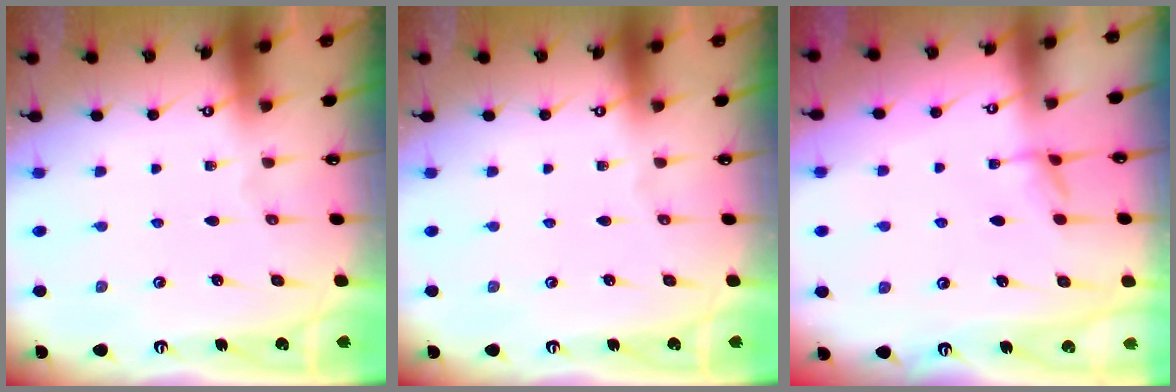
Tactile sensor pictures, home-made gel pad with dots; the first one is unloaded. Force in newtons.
{"total": 0.0}
{"total": 2.6, "press": 2.6, "slide": 0.5}